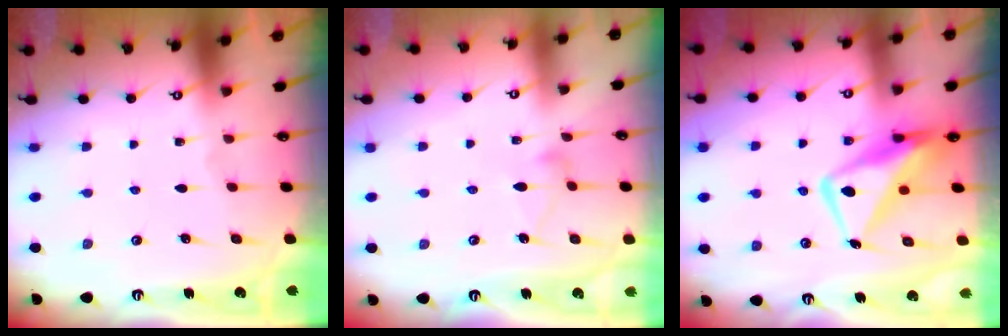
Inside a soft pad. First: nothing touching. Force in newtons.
{"total": 7.2, "press": 7.2, "slide": 0.4}
{"total": 13.0, "press": 12.9, "slide": 1.7}